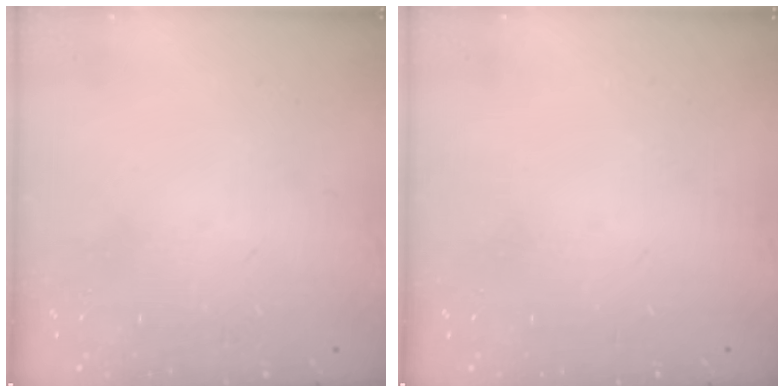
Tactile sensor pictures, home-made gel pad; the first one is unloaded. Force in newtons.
{"total": 0.0}